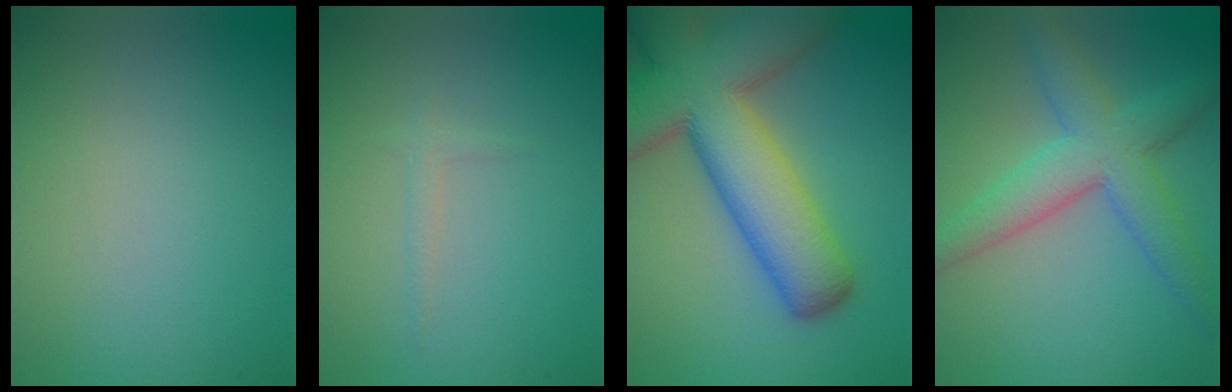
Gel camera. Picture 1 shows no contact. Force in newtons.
{"total": 0.9, "press": 0.9, "slide": 0.1}
{"total": 14.0, "press": 14.0, "slide": 0.9}
{"total": 6.0, "press": 6.0, "slide": 0.2}